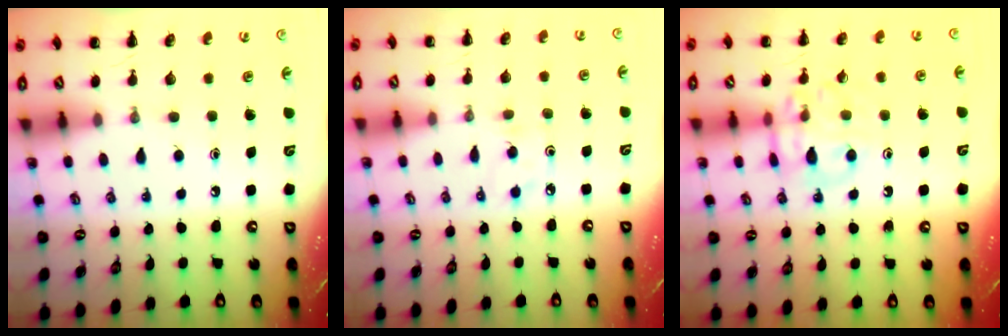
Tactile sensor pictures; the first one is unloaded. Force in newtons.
{"total": 3.5, "press": 3.3, "slide": 1.0}
{"total": 11.2, "press": 11.1, "slide": 0.9}